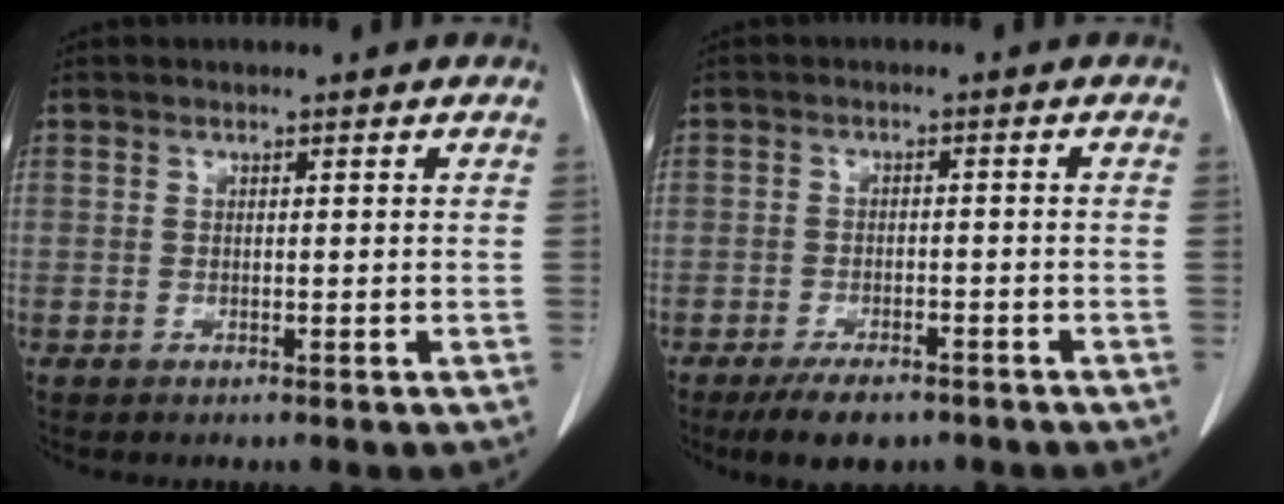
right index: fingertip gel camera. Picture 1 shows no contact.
{"total": 5.8, "force": [-4.3, 2.4, 3.0], "torque": [-0.047, -0.002, -0.066]}